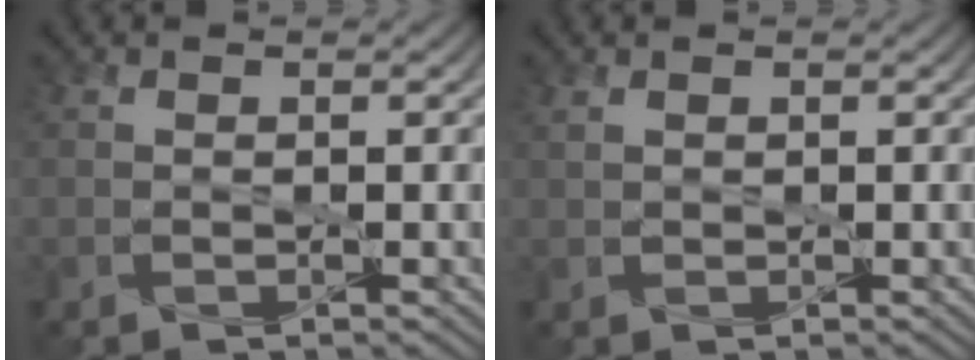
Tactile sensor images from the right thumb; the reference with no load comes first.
{"total": 0.6, "force": [0.4, 0.3, 0.3], "torque": [-0.011, 0.001, 0.010]}